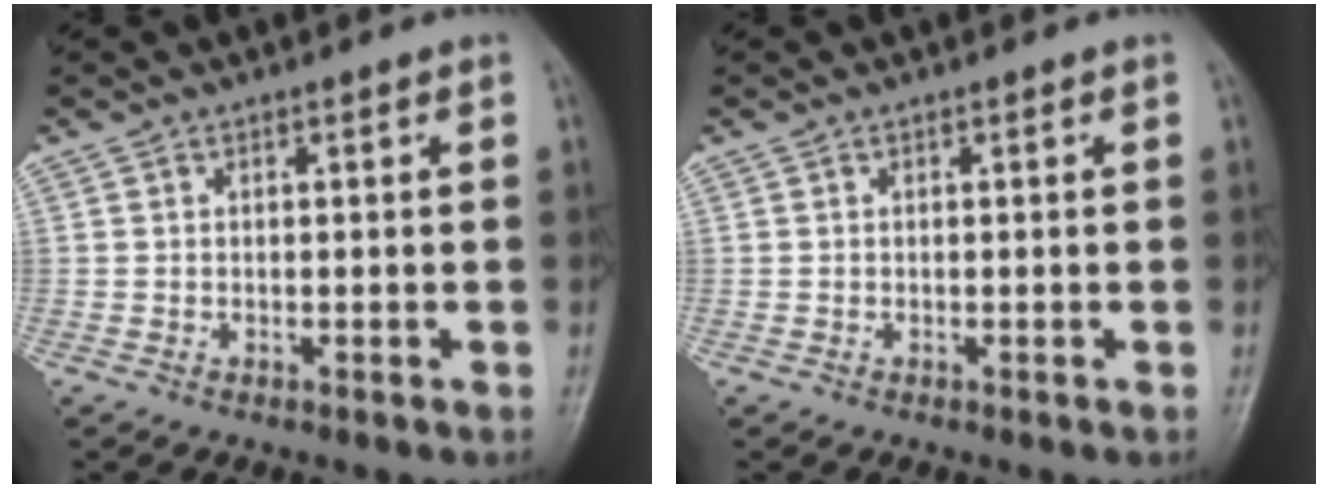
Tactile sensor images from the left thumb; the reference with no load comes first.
{"total": 0.0}